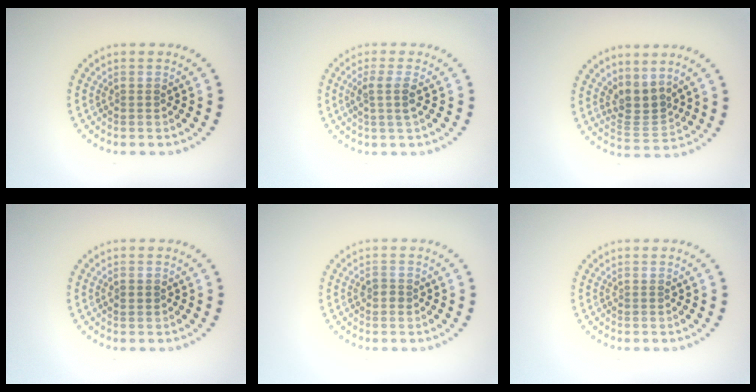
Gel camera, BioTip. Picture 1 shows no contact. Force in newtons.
{"total": 1.9, "press": 1.5, "slide": 1.1}
{"total": 2.8, "press": 2.2, "slide": 1.9}
{"total": 0.9, "press": 0.9, "slide": 0.1}
{"total": 0.9, "press": 0.9, "slide": 0.3}
{"total": 0.0}